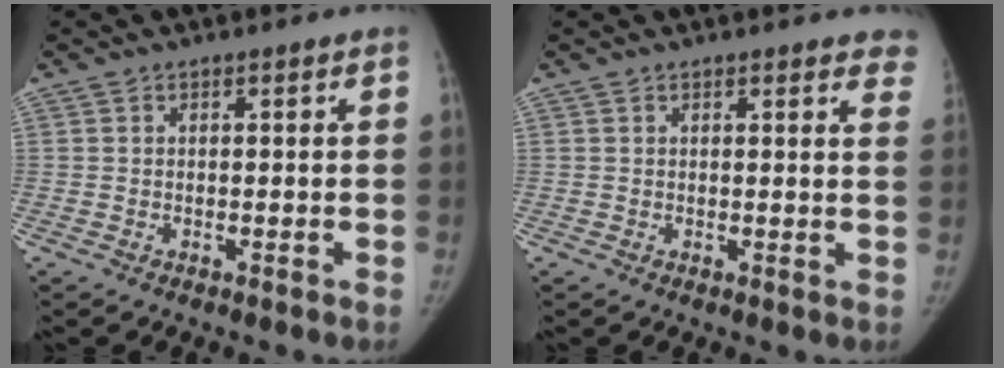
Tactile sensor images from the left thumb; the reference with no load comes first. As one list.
[{"total": 5.0, "force": [4.2, 1.6, 2.2], "torque": [0.004, -0.016, 0.029]}]